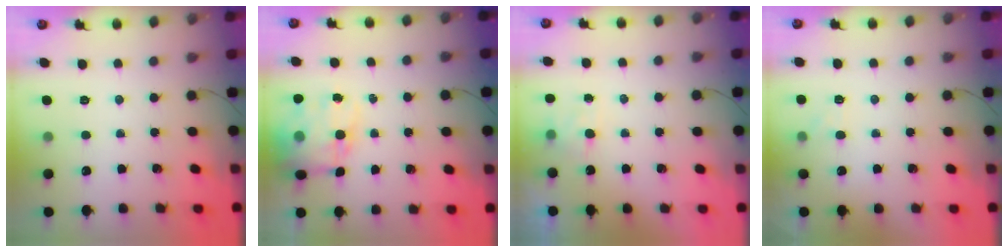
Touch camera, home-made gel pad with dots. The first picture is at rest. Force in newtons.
{"total": 14.9, "press": 14.5, "slide": 3.5}
{"total": 5.5, "press": 5.4, "slide": 1.2}
{"total": 4.8, "press": 4.6, "slide": 1.5}